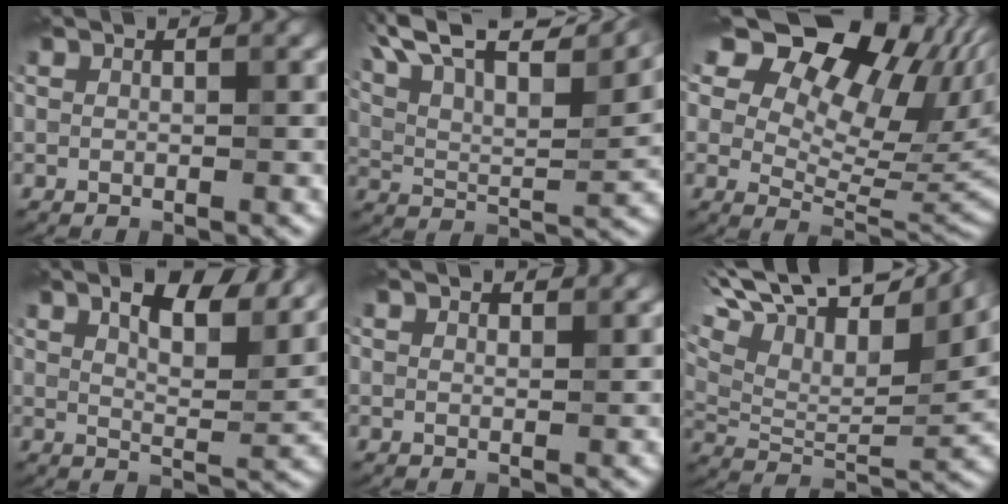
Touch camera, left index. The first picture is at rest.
{"total": 15.1, "force": [10.7, 4.5, 9.7], "torque": [-0.173, 0.040, 0.150]}
{"total": 16.7, "force": [9.9, 8.9, 10.0], "torque": [-0.156, 0.047, 0.146]}
{"total": 9.2, "force": [6.2, 2.5, 6.3], "torque": [-0.097, 0.015, 0.099]}
{"total": 1.8, "force": [1.6, 0.5, 0.5], "torque": [-0.015, 0.002, 0.021]}
{"total": 14.2, "force": [8.2, 5.7, 10.1], "torque": [-0.204, 0.053, 0.152]}